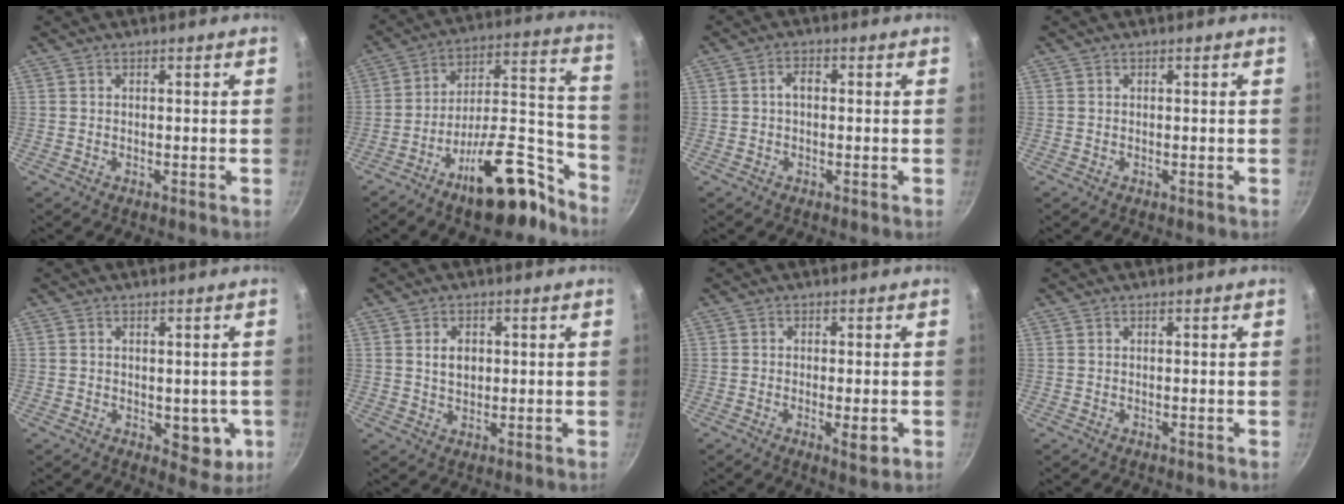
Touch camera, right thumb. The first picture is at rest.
{"total": 20.8, "force": [-13.4, 8.0, 13.8], "torque": [-0.149, 0.116, -0.212]}
{"total": 2.3, "force": [0.0, 1.5, 1.8], "torque": [-0.028, 0.011, -0.003]}
{"total": 0.0}
{"total": 6.5, "force": [-1.0, 4.2, 4.9], "torque": [-0.036, -0.003, -0.007]}
{"total": 4.2, "force": [0.9, 2.9, 2.9], "torque": [-0.037, -0.002, 0.017]}
{"total": 4.1, "force": [-1.3, 1.2, 3.7], "torque": [-0.058, -0.002, -0.019]}
{"total": 0.0}